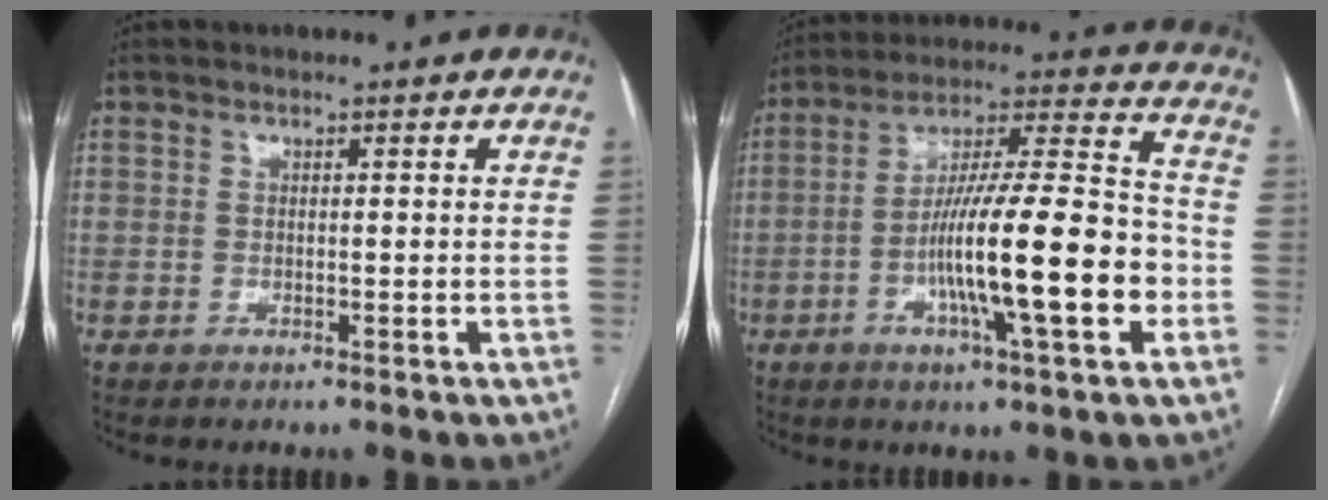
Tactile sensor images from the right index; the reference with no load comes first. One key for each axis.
{"total": 19.1, "fx": -5.1, "fy": 1.6, "fz": 18.4, "tx": -0.312, "ty": 0.002, "tz": -0.083}